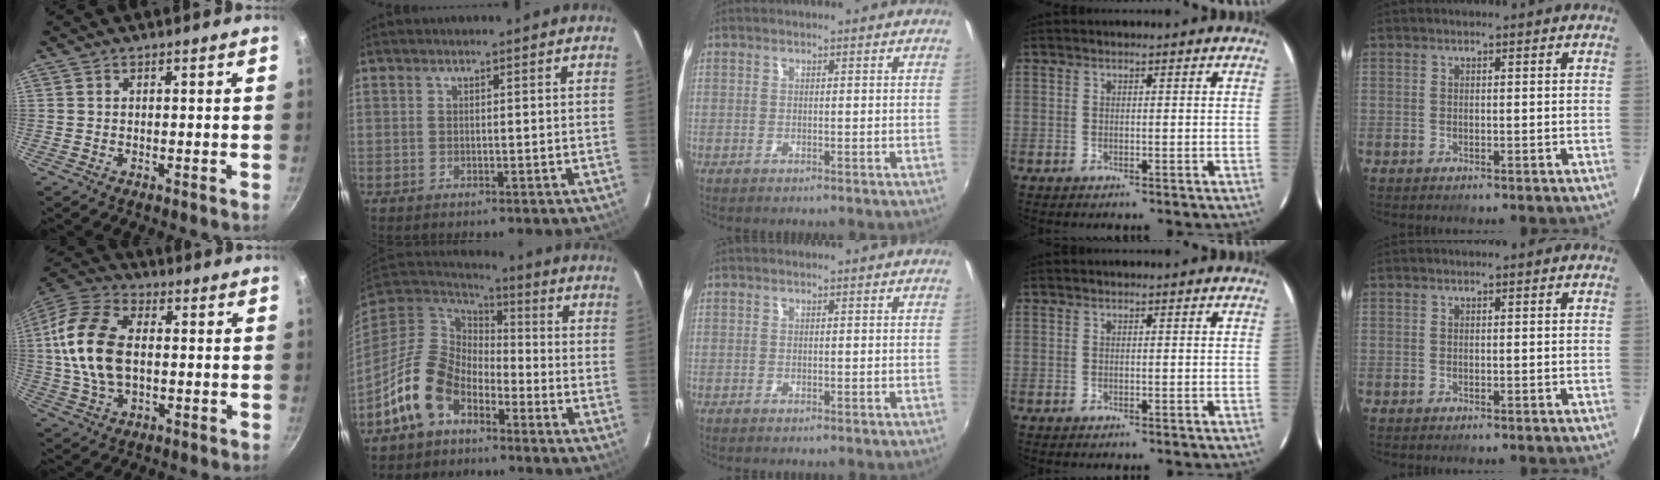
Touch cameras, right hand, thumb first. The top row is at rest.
{"thumb": {"total": 16.1, "force": [0.6, 9.8, 12.7], "torque": [-0.242, 0.022, -0.002]}, "index": {"total": 13.4, "force": [-7.3, 8.5, 7.3], "torque": [-0.163, 0.012, -0.139]}}